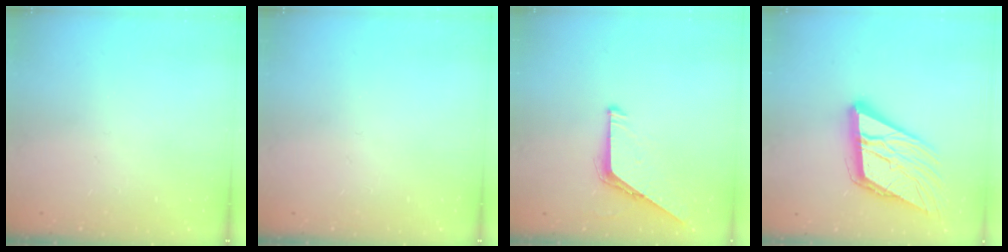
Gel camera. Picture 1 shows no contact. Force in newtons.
{"total": 0.0}
{"total": 6.5, "press": 6.4, "slide": 0.5}
{"total": 18.7, "press": 18.4, "slide": 3.2}